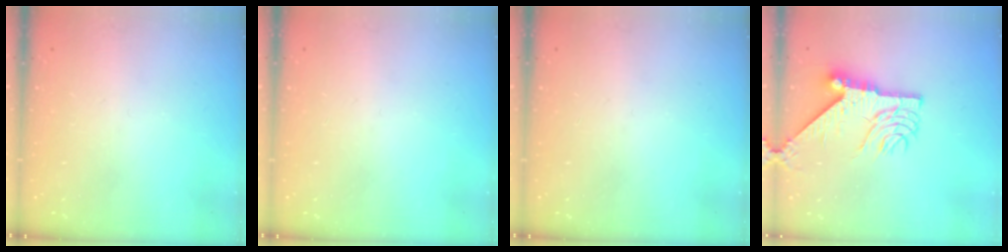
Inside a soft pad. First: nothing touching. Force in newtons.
{"total": 0.0}
{"total": 0.0}
{"total": 12.1, "press": 12.0, "slide": 1.6}